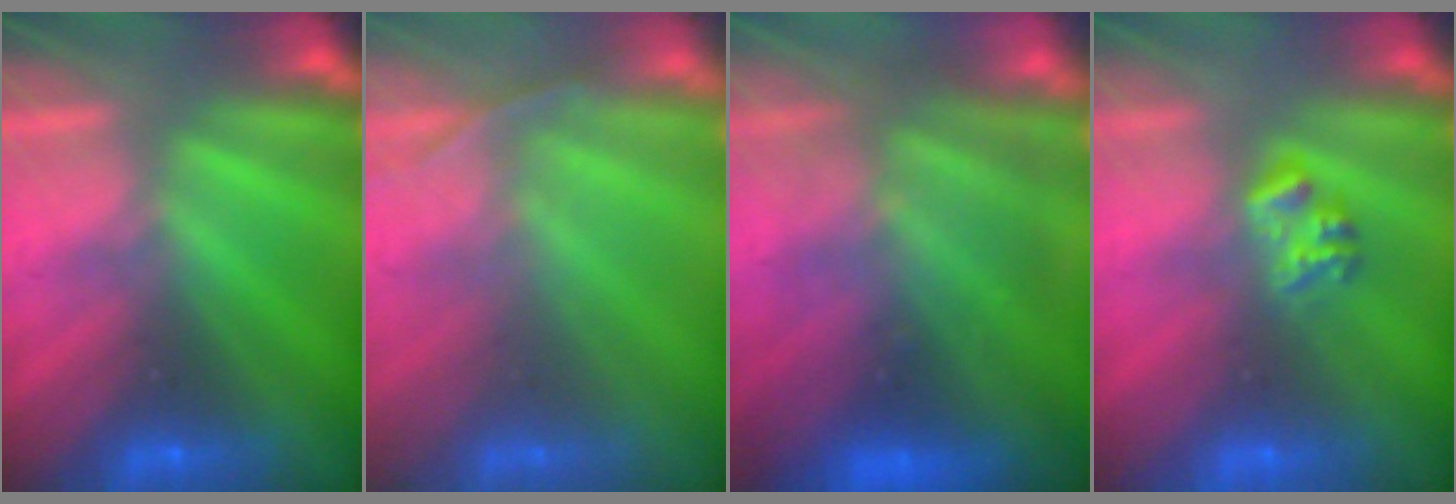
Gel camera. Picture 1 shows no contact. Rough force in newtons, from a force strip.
{"total": 1.6}
{"total": 9.0}
{"total": 2.3}